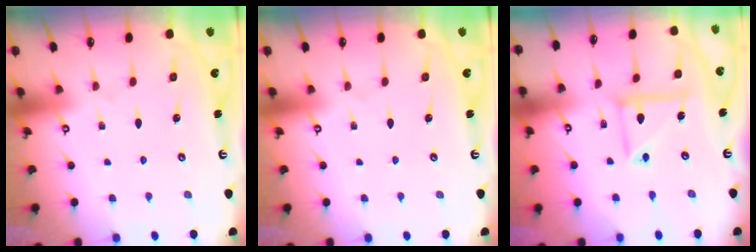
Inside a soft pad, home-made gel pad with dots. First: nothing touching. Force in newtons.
{"total": 0.0}
{"total": 9.4, "press": 9.4, "slide": 0.7}